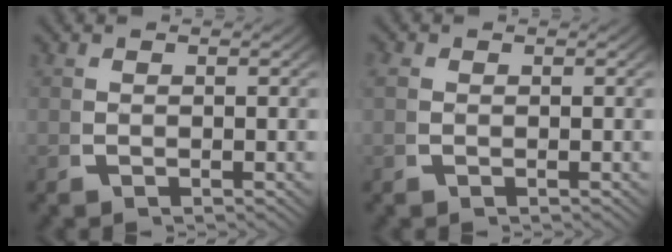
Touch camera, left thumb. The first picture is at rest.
{"total": 1.0, "force": [0.1, 0.9, 0.4], "torque": [-0.015, -0.004, 0.004]}